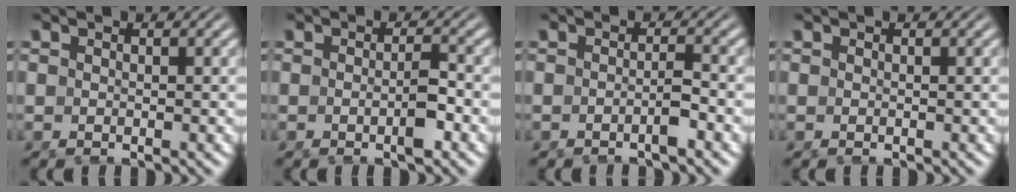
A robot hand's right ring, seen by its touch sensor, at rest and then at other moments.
{"total": 2.0, "force": [-0.8, 0.2, 1.8], "torque": [-0.020, 0.002, -0.016]}
{"total": 1.5, "force": [-1.1, -0.3, 1.0], "torque": [-0.008, 0.003, -0.021]}
{"total": 0.0}